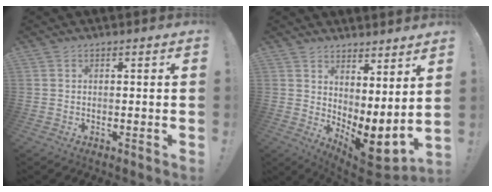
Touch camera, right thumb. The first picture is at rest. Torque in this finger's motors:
{"motor_torque": [-0.46, 1.04, 0.55, 0.78, 0.10]}